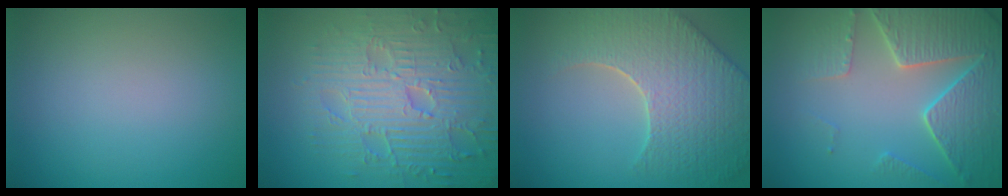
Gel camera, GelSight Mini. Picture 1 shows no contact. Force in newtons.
{"total": 8.7, "press": 6.4, "slide": 5.8}
{"total": 9.0, "press": 6.4, "slide": 6.3}
{"total": 6.7, "press": 5.4, "slide": 4.0}